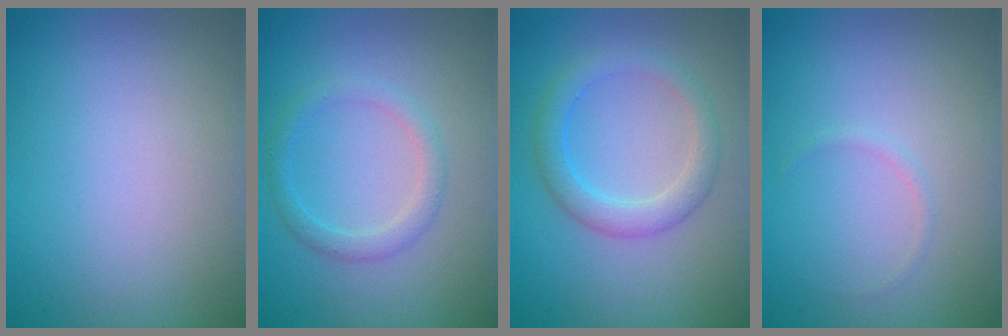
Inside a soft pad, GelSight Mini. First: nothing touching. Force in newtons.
{"total": 2.0, "press": 2.0, "slide": 0.1}
{"total": 2.9, "press": 2.9, "slide": 0.1}
{"total": 0.5, "press": 0.5, "slide": 0.1}